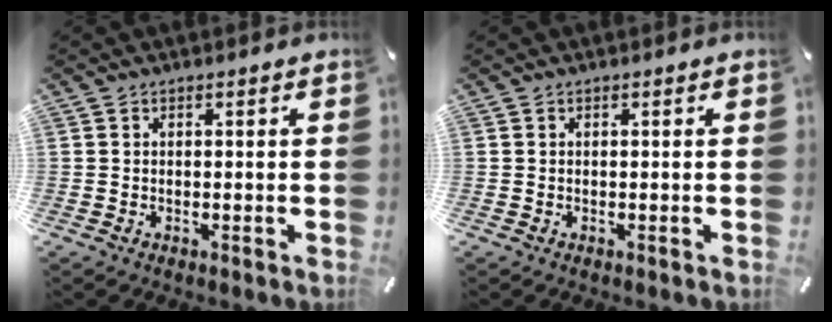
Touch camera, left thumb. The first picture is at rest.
{"total": 0.0}